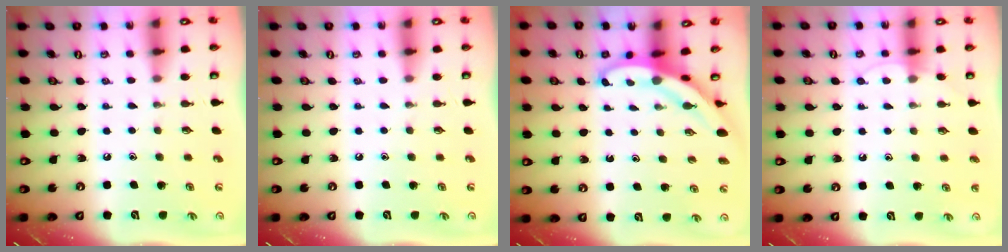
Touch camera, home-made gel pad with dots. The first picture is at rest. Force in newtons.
{"total": 0.0}
{"total": 3.9, "press": 3.9, "slide": 0.2}
{"total": 4.1, "press": 4.0, "slide": 0.5}